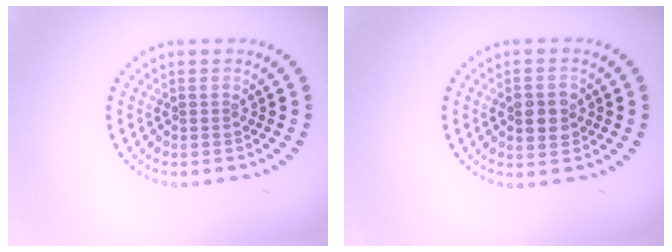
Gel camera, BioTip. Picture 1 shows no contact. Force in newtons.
{"total": 2.5, "press": 2.5, "slide": 0.2}